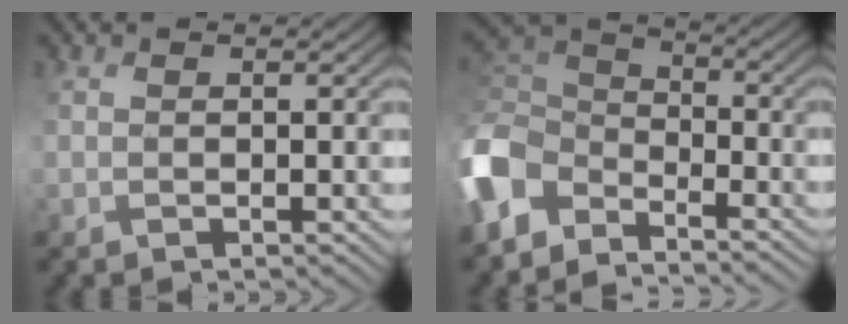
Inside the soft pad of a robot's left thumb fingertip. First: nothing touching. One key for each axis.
{"total": 9.3, "fx": -5.8, "fy": 5.6, "fz": 4.5, "tx": -0.127, "ty": -0.008, "tz": -0.141}